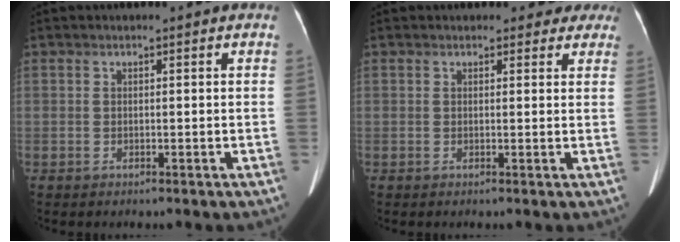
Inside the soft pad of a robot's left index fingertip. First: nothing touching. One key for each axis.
{"total": 4.6, "fx": 4.0, "fy": 2.3, "fz": 0.2, "tx": 0.024, "ty": -0.006, "tz": 0.023}